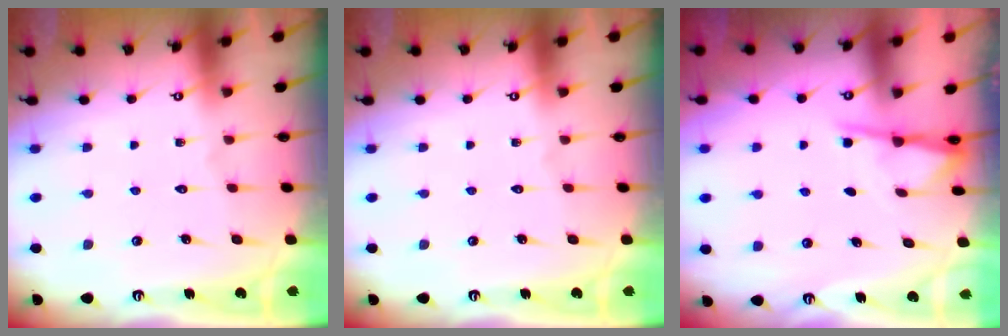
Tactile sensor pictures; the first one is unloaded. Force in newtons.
{"total": 0.0}
{"total": 2.2, "press": 2.2, "slide": 0.3}